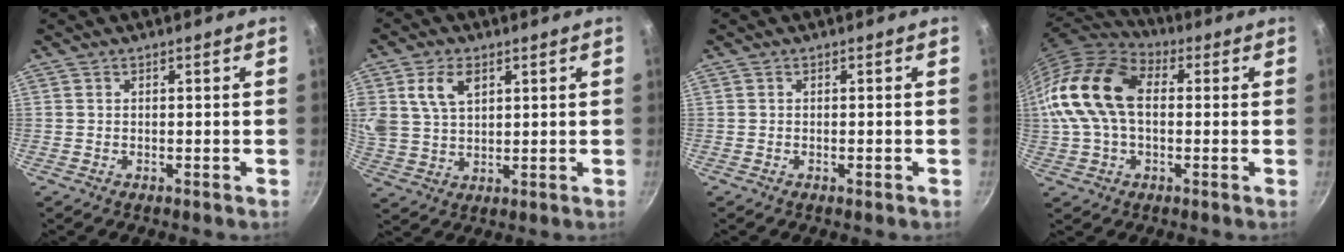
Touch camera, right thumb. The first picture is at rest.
{"total": 8.7, "force": [3.6, 5.5, 5.7], "torque": [-0.099, -0.008, 0.072]}
{"total": 0.8, "force": [-0.3, 0.3, 0.7], "torque": [-0.011, 0.002, -0.005]}
{"total": 18.3, "force": [1.4, 12.0, 13.7], "torque": [-0.260, 0.034, 0.011]}